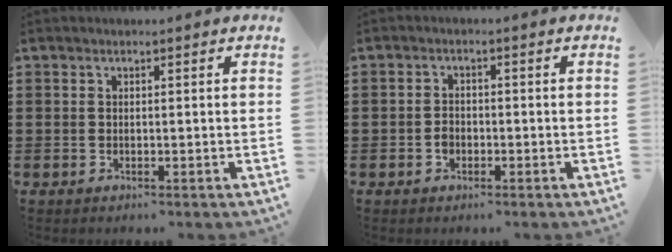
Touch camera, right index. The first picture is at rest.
{"total": 1.6, "force": [-0.7, 1.2, 0.9], "torque": [-0.019, 0.000, -0.015]}